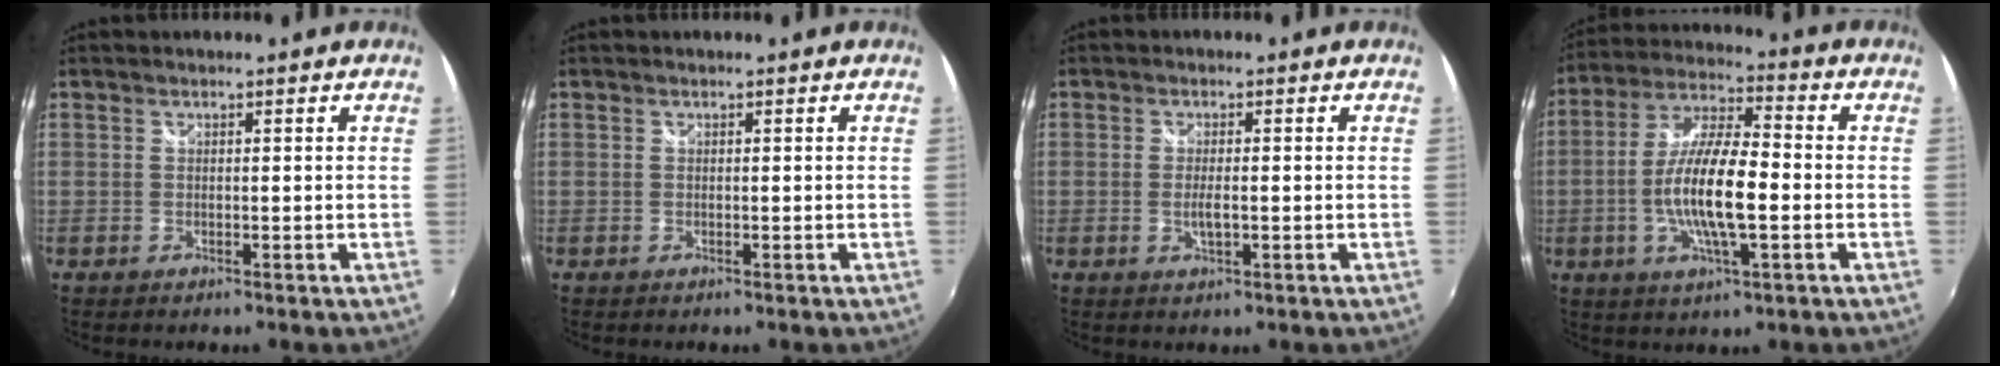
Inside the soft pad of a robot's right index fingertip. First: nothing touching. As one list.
[{"total": 0.0}, {"total": 2.8, "force": [-0.5, 0.8, 2.6], "torque": [-0.048, -0.006, -0.008]}, {"total": 13.7, "force": [-2.7, 3.4, 13.0], "torque": [-0.260, -0.001, -0.055]}]